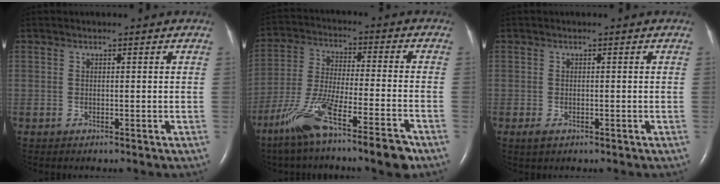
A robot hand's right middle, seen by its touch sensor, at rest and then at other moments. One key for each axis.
{"total": 13.9, "fx": -9.3, "fy": 1.0, "fz": 10.3, "tx": -0.205, "ty": -0.030, "tz": -0.171}
{"total": 1.2, "fx": -0.6, "fy": 0.7, "fz": 0.8, "tx": -0.016, "ty": -0.001, "tz": -0.006}